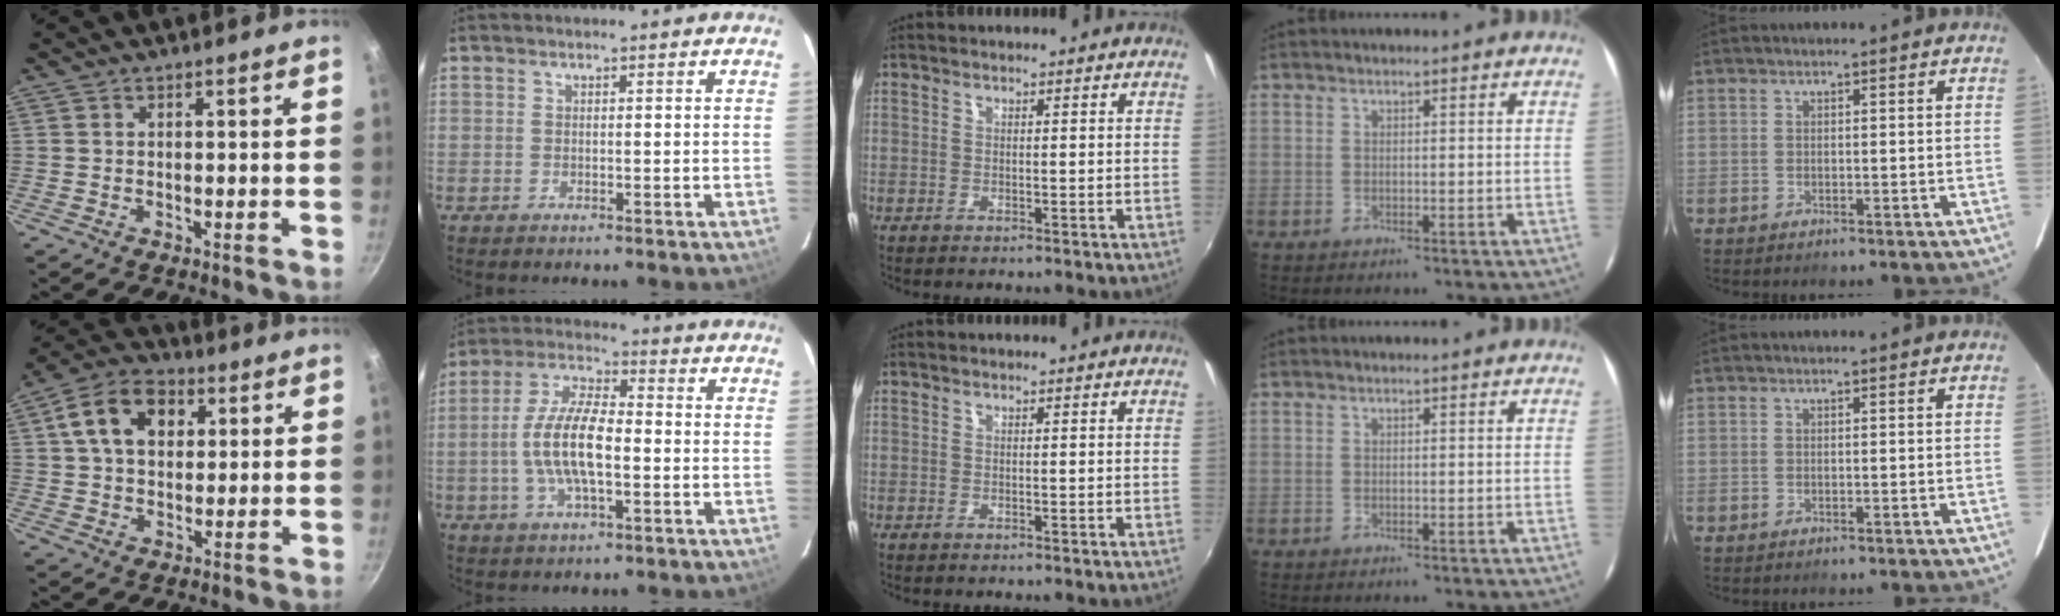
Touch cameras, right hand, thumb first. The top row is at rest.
{"thumb": {"total": 12.2, "force": [3.6, 8.5, 7.9], "torque": [-0.121, 0.011, 0.048]}, "index": {"total": 11.9, "force": [-2.0, 4.3, 10.9], "torque": [-0.225, 0.006, -0.039]}}